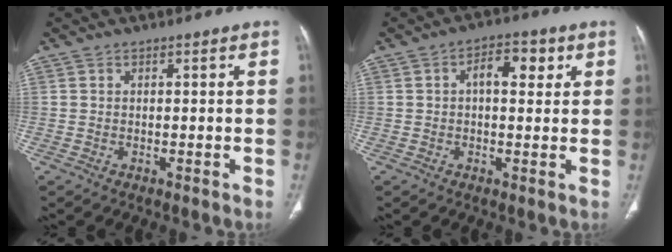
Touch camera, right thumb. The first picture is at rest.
{"total": 6.1, "force": [1.6, 3.4, 4.8], "torque": [-0.052, 0.008, 0.020]}